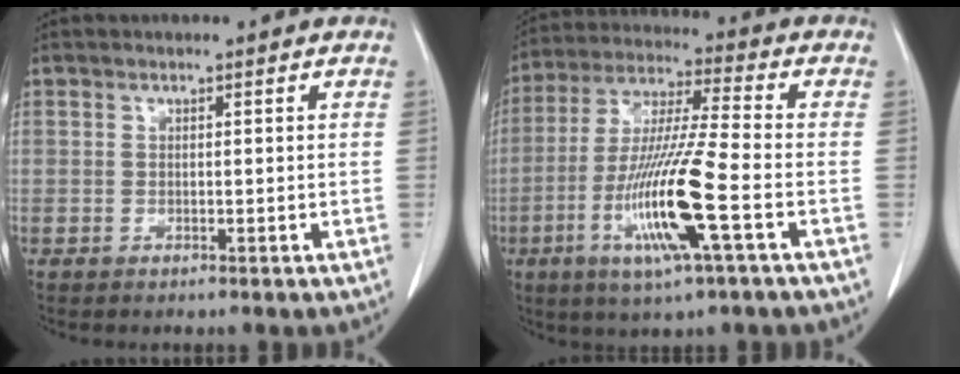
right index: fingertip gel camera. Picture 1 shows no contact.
{"total": 15.2, "force": [-5.0, 0.1, 14.4], "torque": [-0.292, -0.018, -0.094]}